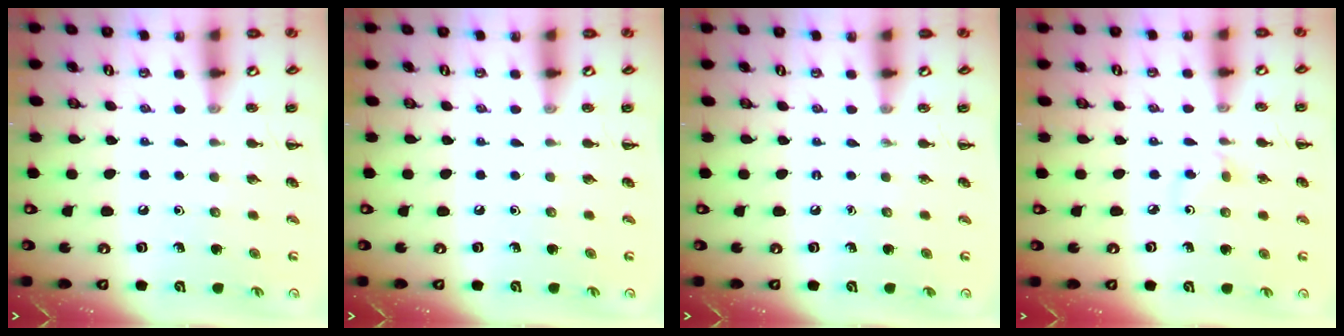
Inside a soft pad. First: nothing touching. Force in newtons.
{"total": 0.0}
{"total": 0.0}
{"total": 3.2, "press": 2.9, "slide": 1.3}